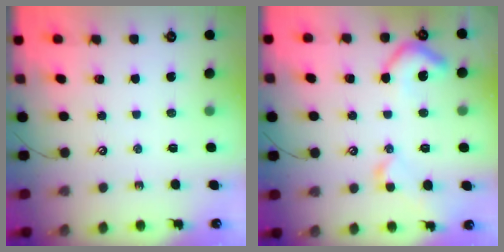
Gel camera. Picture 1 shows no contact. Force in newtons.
{"total": 7.2, "press": 7.1, "slide": 1.2}